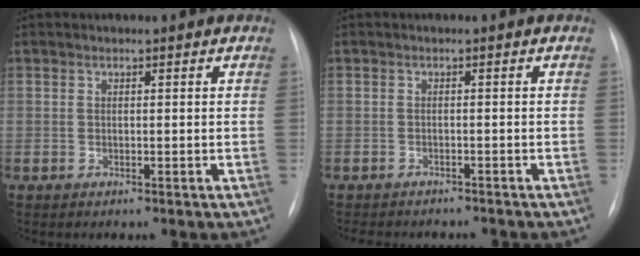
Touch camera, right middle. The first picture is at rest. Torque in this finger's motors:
{"motor_torque": [0.03, -0.03, 0.03, 0.04]}